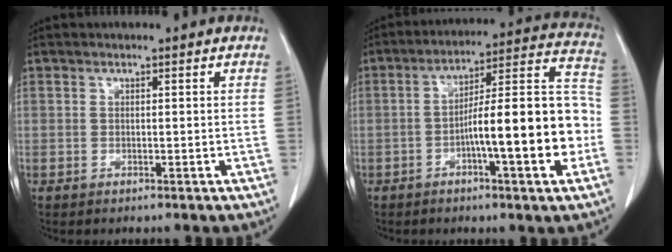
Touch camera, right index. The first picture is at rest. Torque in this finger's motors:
{"motor_torque": [1.77, -0.37, 0.96, 0.11]}